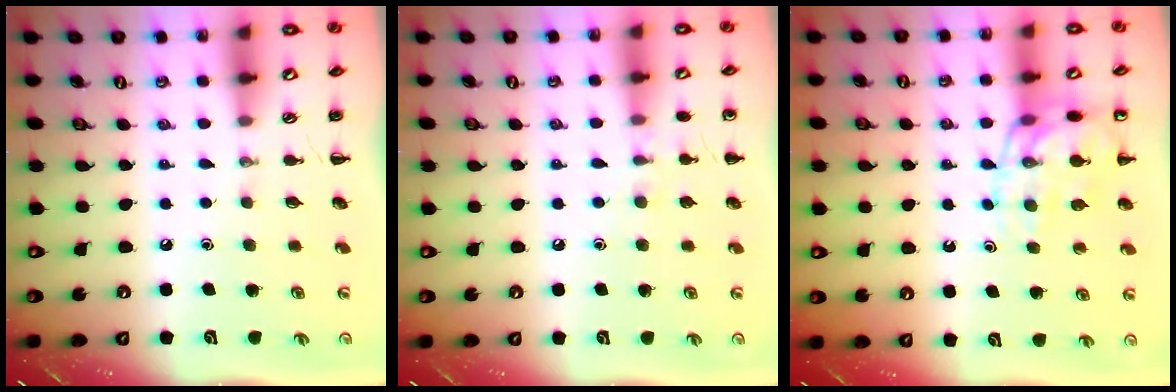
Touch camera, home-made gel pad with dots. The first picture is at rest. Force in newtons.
{"total": 5.9, "press": 5.7, "slide": 1.4}
{"total": 13.4, "press": 13.3, "slide": 2.1}